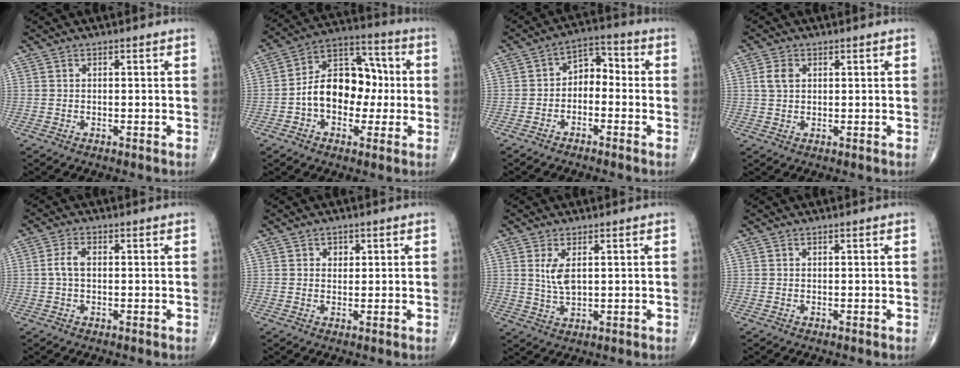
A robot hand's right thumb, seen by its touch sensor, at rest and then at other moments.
{"total": 14.7, "force": [-1.2, 10.1, 10.6], "torque": [-0.138, 0.047, -0.027]}
{"total": 5.9, "force": [-1.5, 4.1, 4.0], "torque": [-0.038, 0.040, -0.041]}
{"total": 3.2, "force": [0.8, 2.2, 2.1], "torque": [-0.042, 0.003, 0.016]}
{"total": 3.1, "force": [0.1, 1.8, 2.6], "torque": [-0.060, 0.008, -0.002]}
{"total": 1.9, "force": [0.8, 1.5, 0.8], "torque": [0.001, -0.003, 0.010]}
{"total": 4.4, "force": [1.3, 1.9, 3.7], "torque": [-0.073, -0.011, 0.033]}
{"total": 0.0}